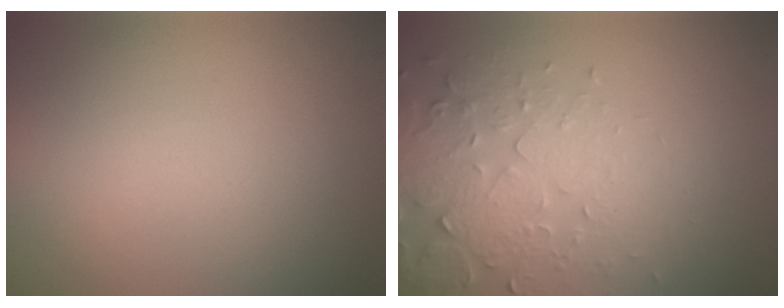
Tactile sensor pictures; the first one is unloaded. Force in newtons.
{"total": 5.3, "press": 3.9, "slide": 3.6}